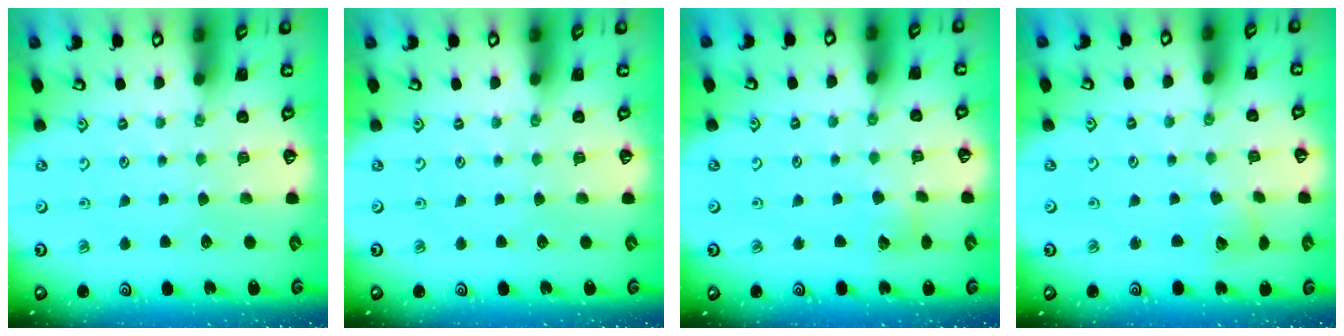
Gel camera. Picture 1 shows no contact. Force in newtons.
{"total": 0.0}
{"total": 2.9, "press": 2.9, "slide": 0.3}
{"total": 3.6, "press": 3.6, "slide": 0.5}